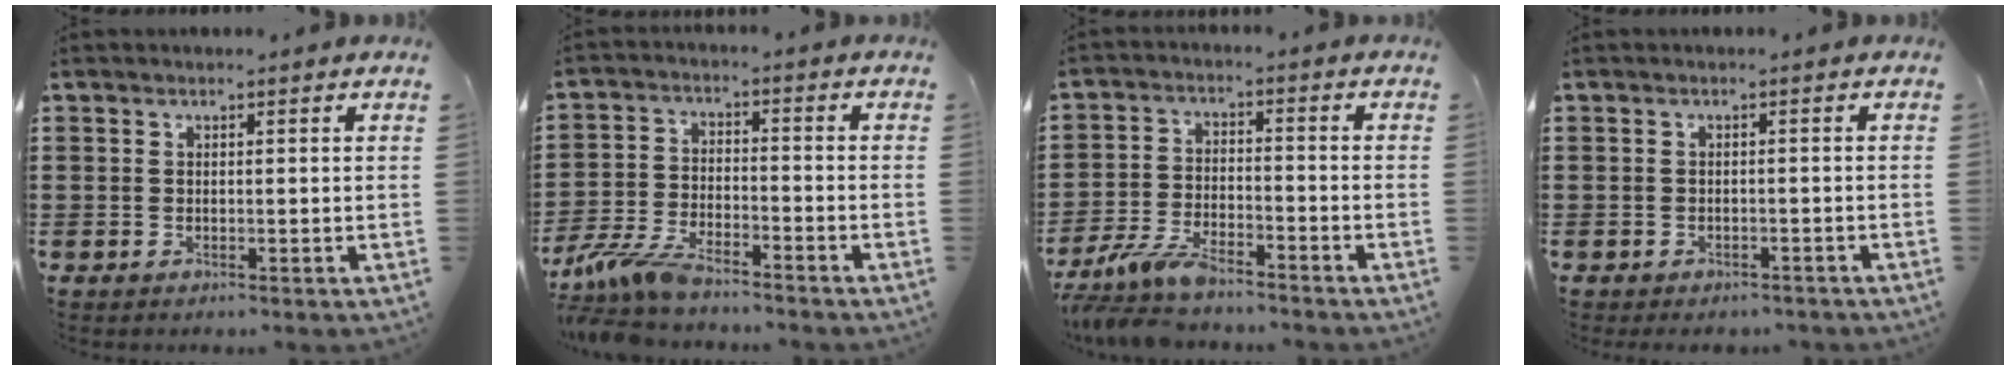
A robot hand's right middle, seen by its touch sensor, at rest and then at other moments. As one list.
[{"total": 7.0, "force": [-6.3, 1.0, 3.0], "torque": [-0.085, -0.009, -0.126]}, {"total": 6.9, "force": [-6.1, 1.2, 3.0], "torque": [-0.082, -0.007, -0.120]}, {"total": 0.9, "force": [-0.9, 0.2, 0.1], "torque": [-0.005, -0.001, -0.019]}]